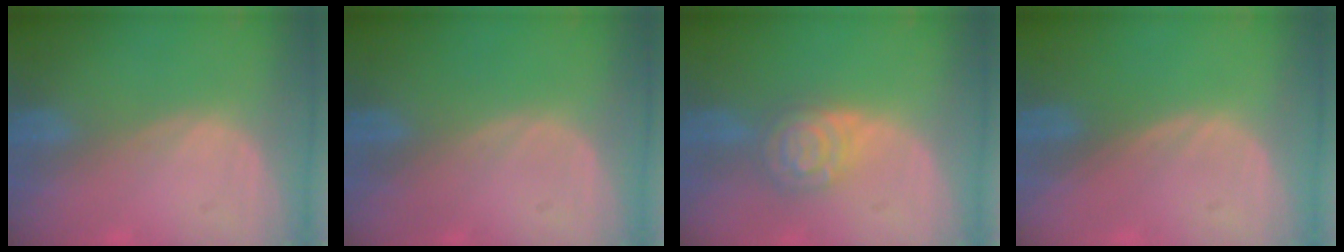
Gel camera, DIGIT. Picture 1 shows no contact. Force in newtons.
{"total": 0.0}
{"total": 5.9, "press": 5.9, "slide": 0.3}
{"total": 0.0}